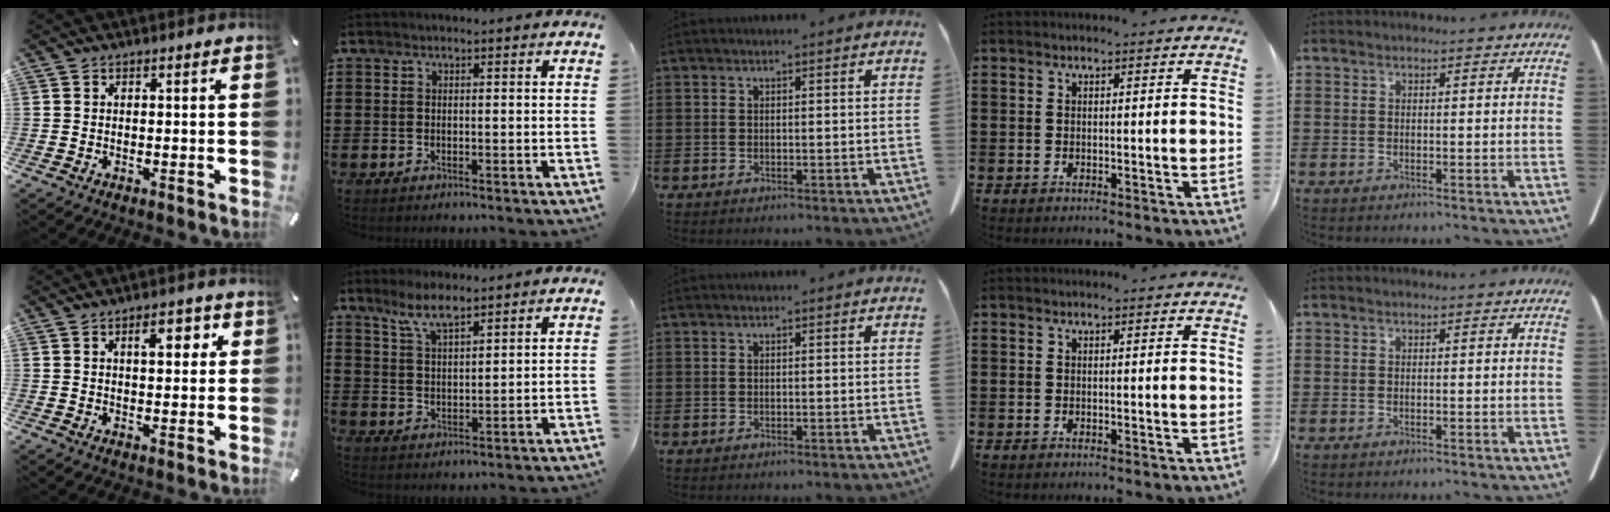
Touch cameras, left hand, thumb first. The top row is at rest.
{"thumb": {"total": 5.7, "force": [2.1, 2.8, 4.5], "torque": [-0.056, -0.006, 0.024]}, "index": {"total": 5.3, "force": [4.1, 1.3, 3.1], "torque": [-0.071, -0.002, 0.075]}}